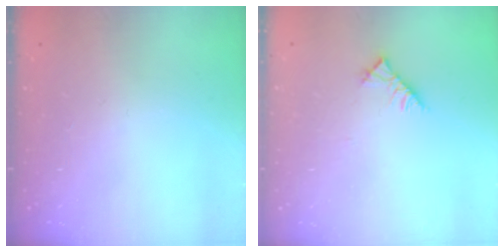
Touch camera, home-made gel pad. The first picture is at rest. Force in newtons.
{"total": 4.5, "press": 4.5, "slide": 0.9}